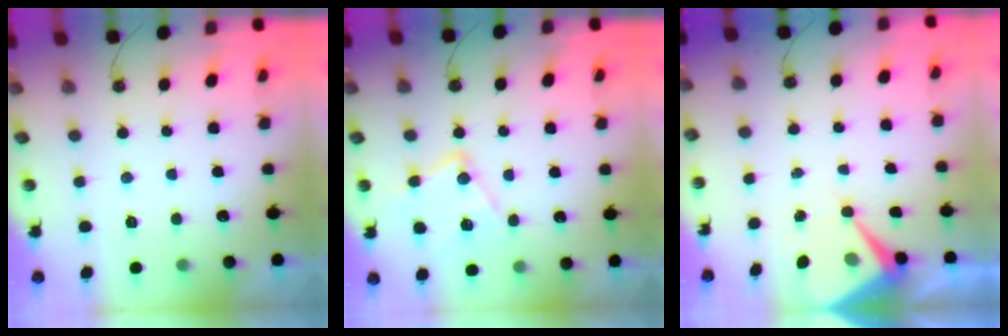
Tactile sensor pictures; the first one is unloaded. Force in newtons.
{"total": 13.4, "press": 13.4, "slide": 1.3}
{"total": 7.9, "press": 7.9, "slide": 0.6}